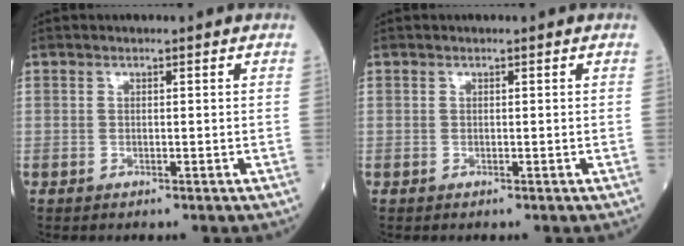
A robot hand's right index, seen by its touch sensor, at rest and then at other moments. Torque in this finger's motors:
{"motor_torque": [0.00, 0.00, 0.00, 0.00]}